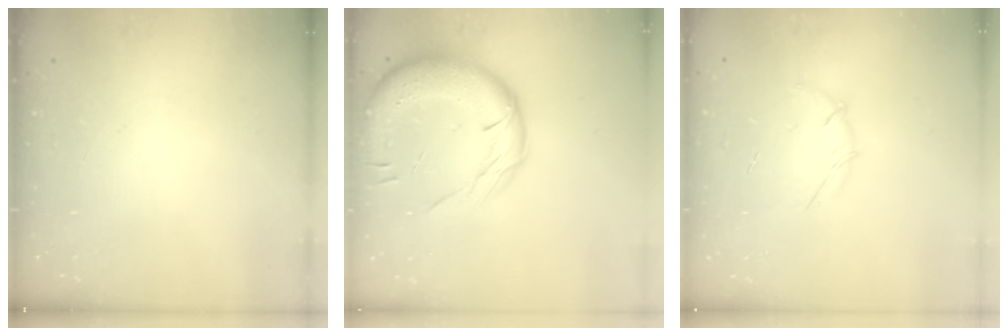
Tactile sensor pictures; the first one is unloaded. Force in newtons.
{"total": 16.5, "press": 16.1, "slide": 3.4}
{"total": 3.4, "press": 3.3, "slide": 0.8}